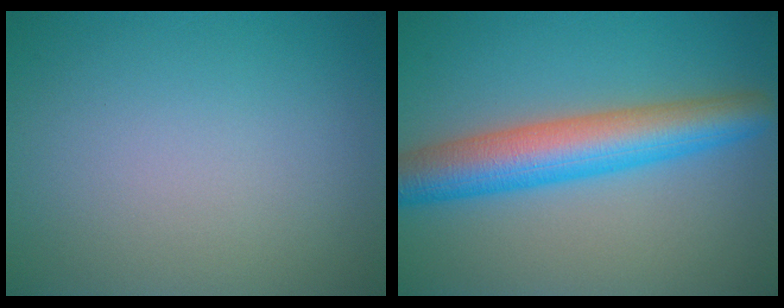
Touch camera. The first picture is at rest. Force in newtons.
{"total": 7.3, "press": 7.3, "slide": 0.2}